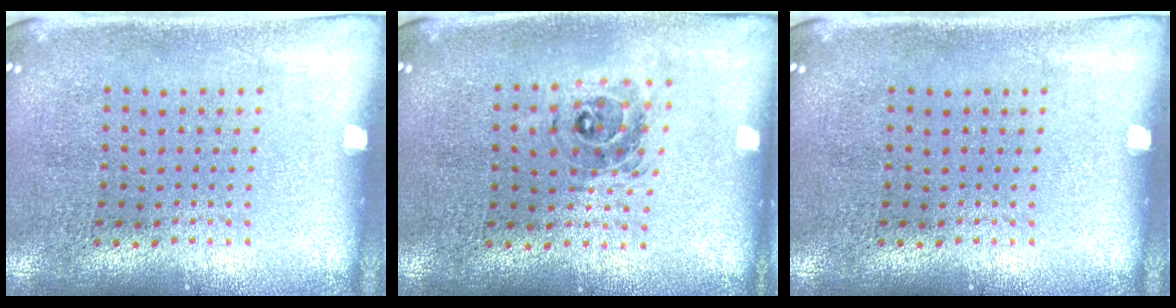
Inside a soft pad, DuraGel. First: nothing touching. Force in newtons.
{"total": 0.8, "press": 0.8, "slide": 0.1}
{"total": 0.0}